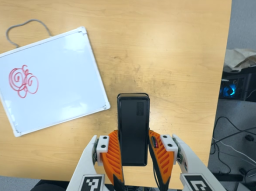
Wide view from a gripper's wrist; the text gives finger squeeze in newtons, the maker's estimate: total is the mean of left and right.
{"total": 4.9, "left": 3.5, "right": 6.3}